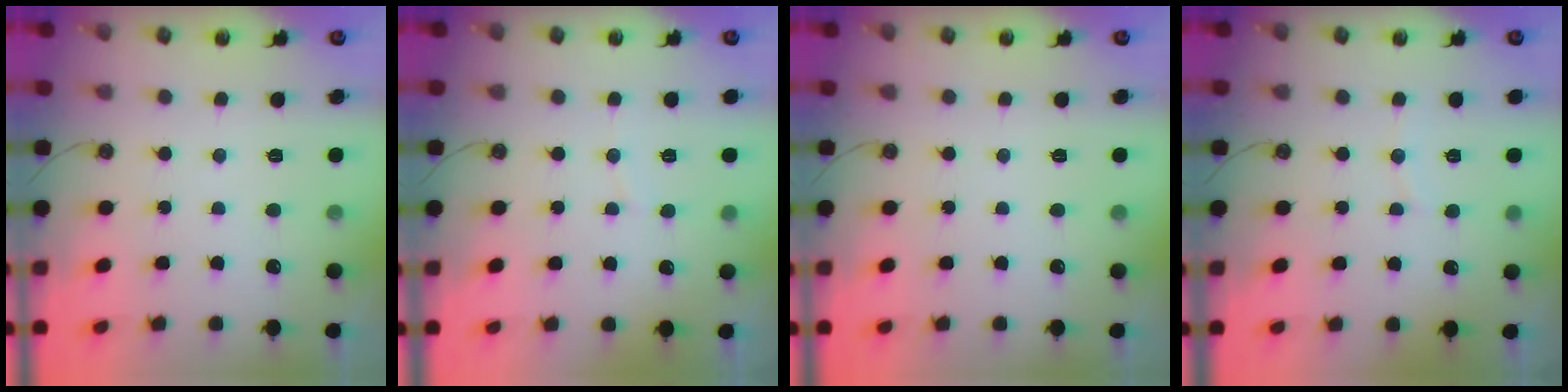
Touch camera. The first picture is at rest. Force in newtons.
{"total": 2.5, "press": 2.5, "slide": 0.2}
{"total": 0.0}
{"total": 3.5, "press": 3.4, "slide": 0.7}